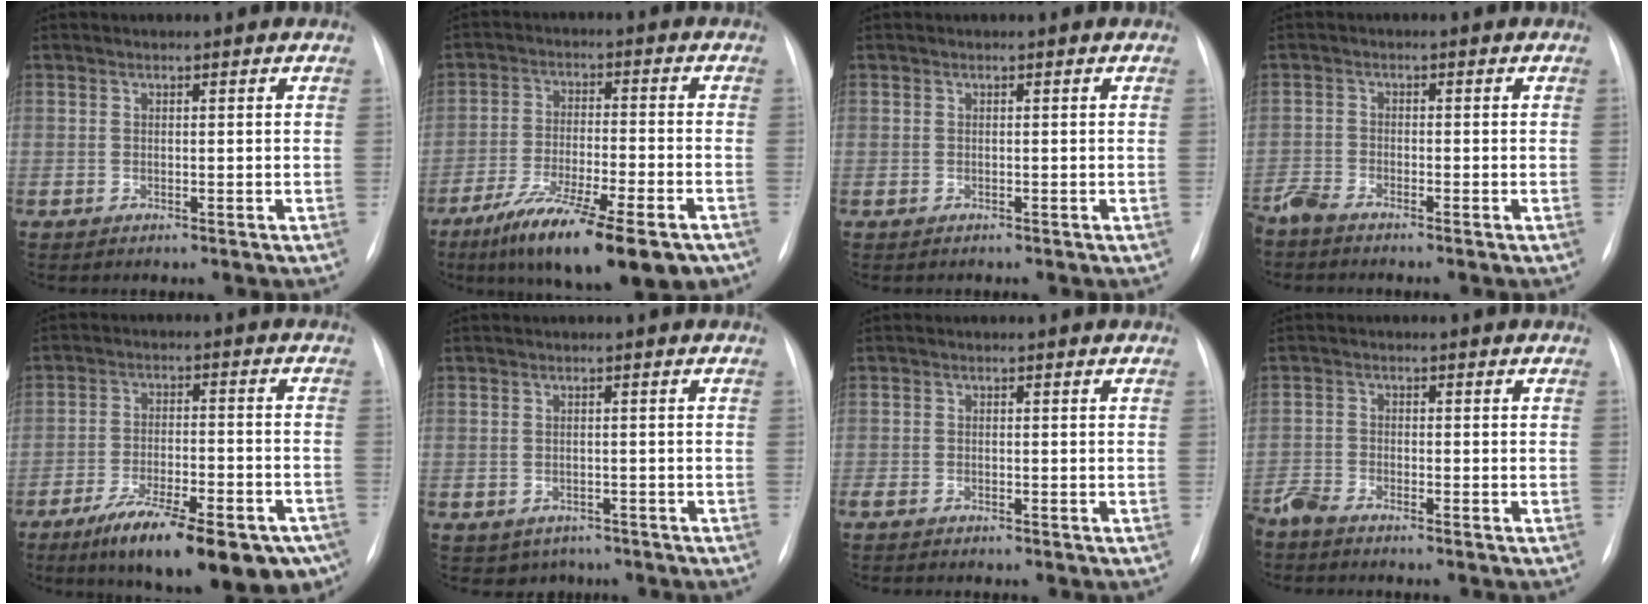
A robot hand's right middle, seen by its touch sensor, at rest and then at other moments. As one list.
[{"total": 17.9, "force": [-12.1, 3.1, 12.8], "torque": [-0.174, -0.032, -0.195]}, {"total": 0.0}, {"total": 3.1, "force": [-2.9, 0.0, 1.0], "torque": [-0.024, -0.012, -0.062]}, {"total": 20.2, "force": [-13.4, 5.8, 13.9], "torque": [-0.153, 0.001, -0.198]}, {"total": 2.8, "force": [-1.8, 2.0, 0.6], "torque": [-0.003, 0.005, -0.020]}, {"total": 1.3, "force": [-1.1, 0.2, 0.7], "torque": [-0.011, -0.003, -0.014]}, {"total": 3.2, "force": [-3.0, 0.0, 0.9], "torque": [-0.021, -0.013, -0.064]}]